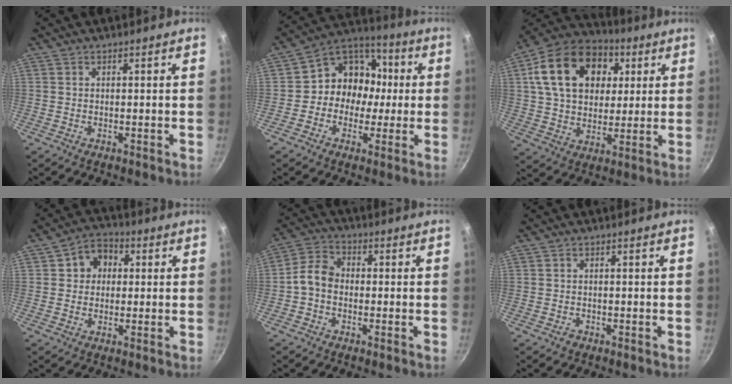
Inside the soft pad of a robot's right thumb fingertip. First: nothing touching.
{"total": 12.3, "force": [-0.6, 10.6, 6.1], "torque": [-0.041, 0.039, -0.030]}
{"total": 21.3, "force": [6.2, 15.2, 13.5], "torque": [-0.211, 0.009, 0.098]}
{"total": 6.8, "force": [1.3, 5.8, 3.3], "torque": [-0.015, 0.010, 0.009]}
{"total": 5.8, "force": [-1.2, 4.4, 3.5], "torque": [-0.057, 0.026, -0.039]}
{"total": 0.9, "force": [-0.6, 0.7, 0.2], "torque": [-0.005, 0.006, -0.008]}